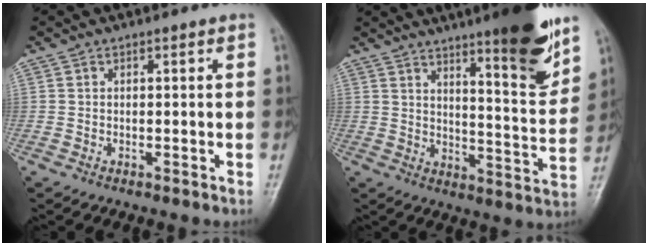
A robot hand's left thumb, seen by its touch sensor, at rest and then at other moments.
{"total": 14.9, "force": [9.8, 2.3, 11.0], "torque": [-0.130, -0.067, 0.146]}